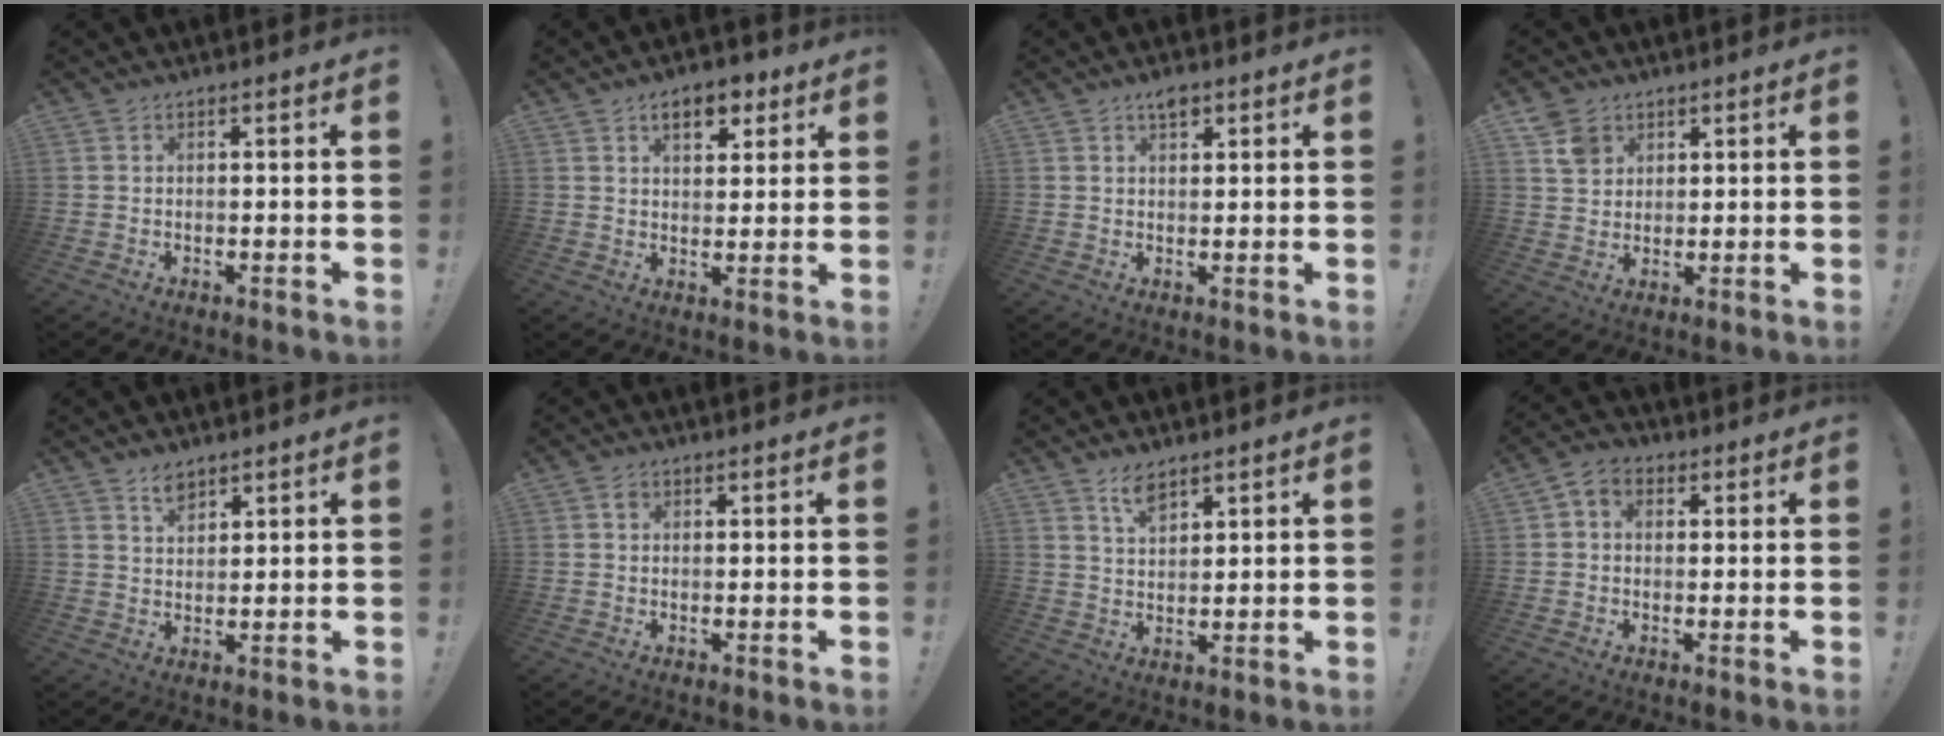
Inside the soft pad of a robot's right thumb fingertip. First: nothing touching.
{"total": 8.1, "force": [4.2, 4.6, 5.1], "torque": [-0.071, -0.005, 0.073]}
{"total": 3.1, "force": [2.0, 1.9, 1.5], "torque": [-0.017, -0.005, 0.032]}
{"total": 6.1, "force": [3.6, 4.6, 1.9], "torque": [-0.026, -0.015, 0.071]}
{"total": 4.3, "force": [3.3, 2.1, 1.7], "torque": [-0.016, -0.018, 0.057]}
{"total": 1.0, "force": [0.5, 0.8, 0.4], "torque": [-0.003, 0.001, 0.008]}
{"total": 5.6, "force": [4.2, 2.3, 2.9], "torque": [-0.051, -0.022, 0.074]}
{"total": 3.9, "force": [0.4, 3.1, 2.2], "torque": [-0.039, 0.007, 0.009]}